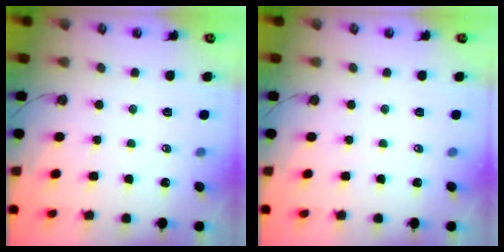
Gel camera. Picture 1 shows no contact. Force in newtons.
{"total": 0.0}